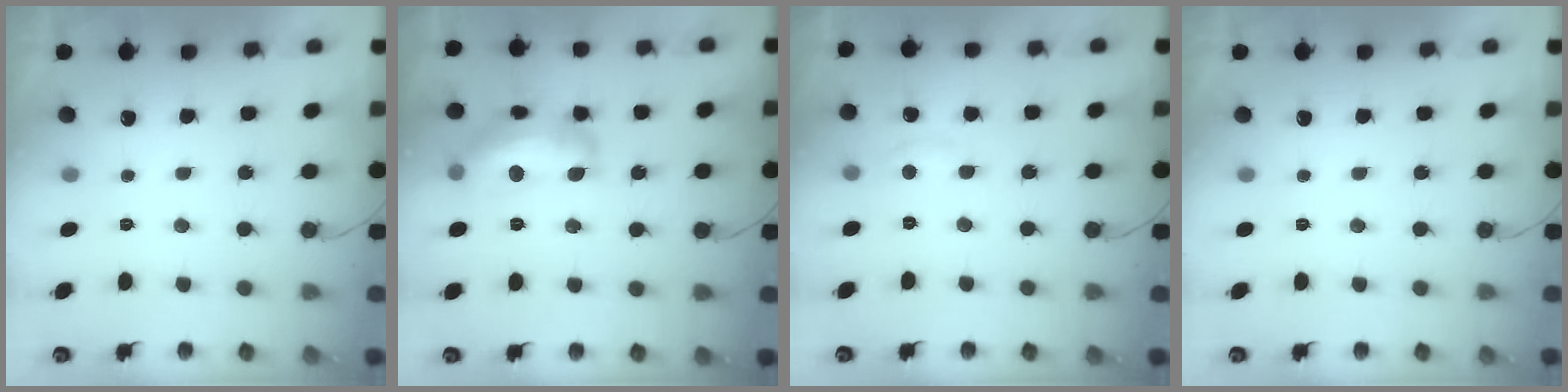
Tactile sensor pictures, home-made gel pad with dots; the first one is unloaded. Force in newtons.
{"total": 16.1, "press": 16.1, "slide": 0.9}
{"total": 3.2, "press": 3.2, "slide": 0.4}
{"total": 0.0}